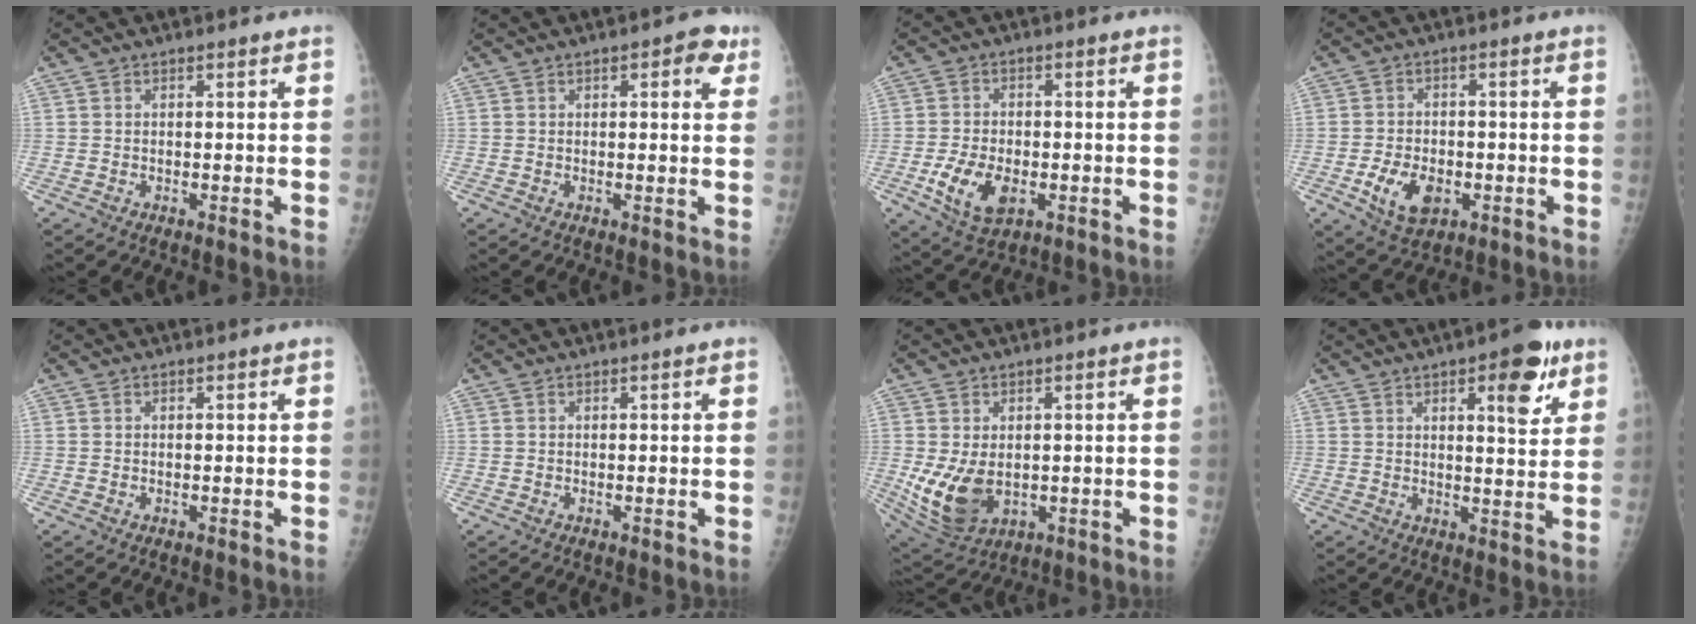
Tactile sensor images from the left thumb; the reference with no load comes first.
{"total": 4.4, "force": [1.9, 2.0, 3.5], "torque": [-0.024, -0.001, 0.014]}
{"total": 9.0, "force": [-2.7, 5.5, 6.6], "torque": [-0.116, -0.002, -0.041]}
{"total": 8.2, "force": [-2.7, 5.3, 5.6], "torque": [-0.088, 0.004, -0.039]}
{"total": 0.0}
{"total": 0.0}
{"total": 10.4, "force": [-0.8, 7.2, 7.5], "torque": [-0.133, -0.014, 0.008]}
{"total": 9.9, "force": [5.0, 3.5, 7.8], "torque": [-0.081, -0.021, 0.062]}